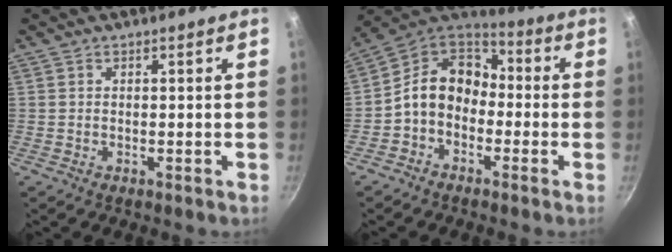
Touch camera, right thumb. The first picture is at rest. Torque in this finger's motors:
{"motor_torque": [0.78, 0.62, 1.25, -0.76, 0.07]}